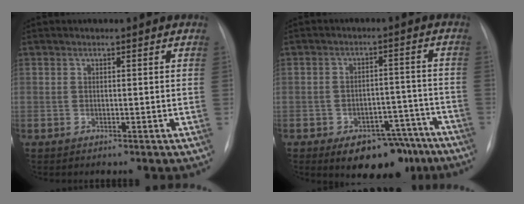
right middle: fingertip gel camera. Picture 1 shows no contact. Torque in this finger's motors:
{"motor_torque": [1.05, -1.09, 0.37, 0.08]}